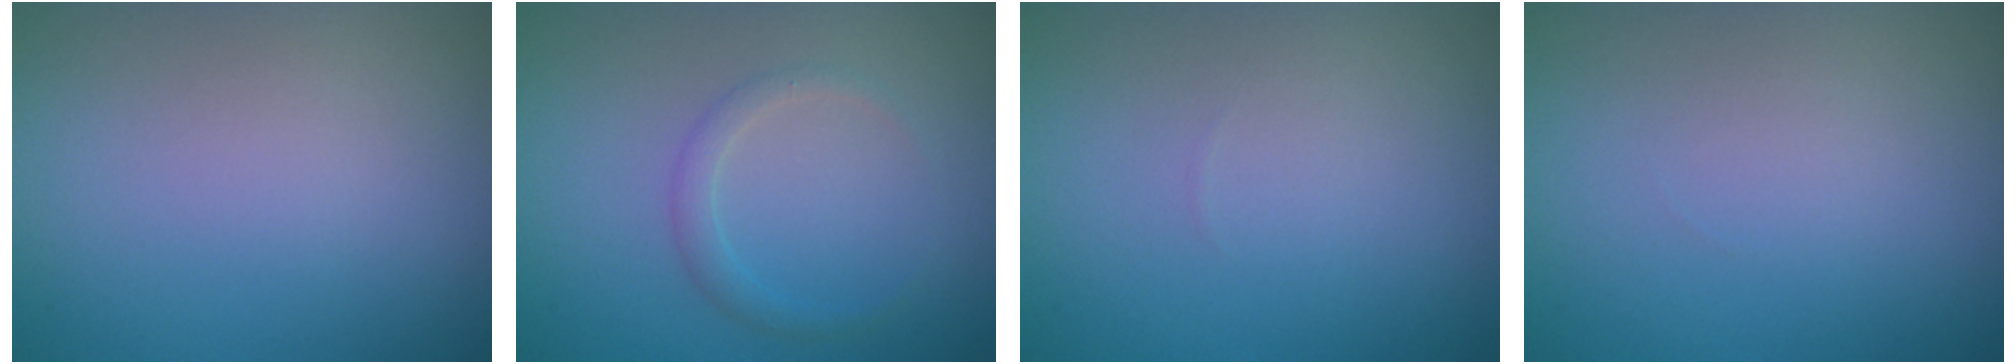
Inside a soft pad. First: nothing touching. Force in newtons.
{"total": 1.4, "press": 1.4, "slide": 0.2}
{"total": 0.0}
{"total": 0.0}